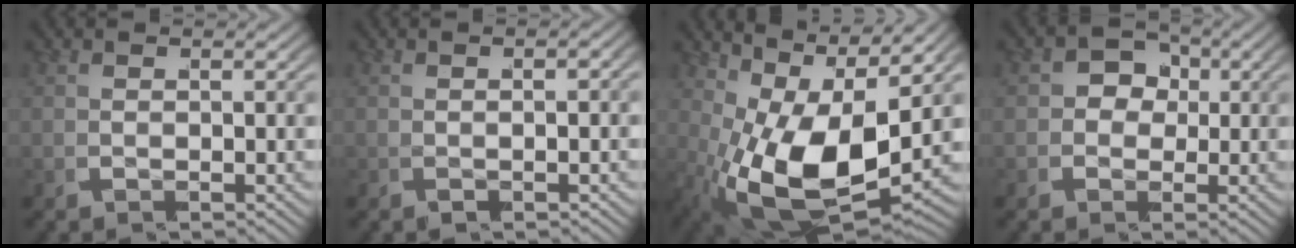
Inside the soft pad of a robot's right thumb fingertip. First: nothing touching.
{"total": 2.6, "force": [-0.2, 1.6, 2.1], "torque": [-0.035, -0.001, -0.007]}
{"total": 12.8, "force": [0.7, 7.9, 10.1], "torque": [-0.216, -0.052, 0.030]}
{"total": 2.5, "force": [-0.7, 2.4, 0.1], "torque": [-0.028, -0.019, -0.010]}